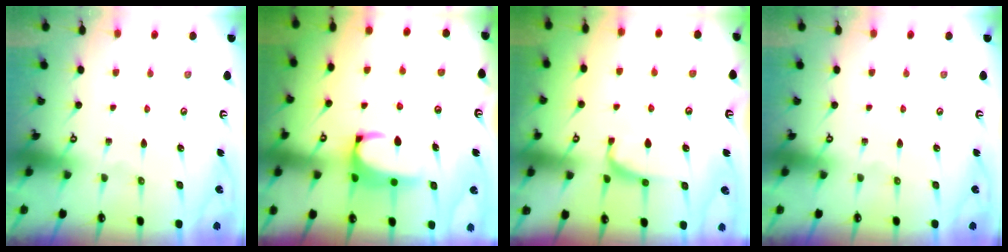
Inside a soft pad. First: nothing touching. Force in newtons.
{"total": 2.6, "press": 2.3, "slide": 1.0}
{"total": 0.9, "press": 0.8, "slide": 0.4}
{"total": 0.0}